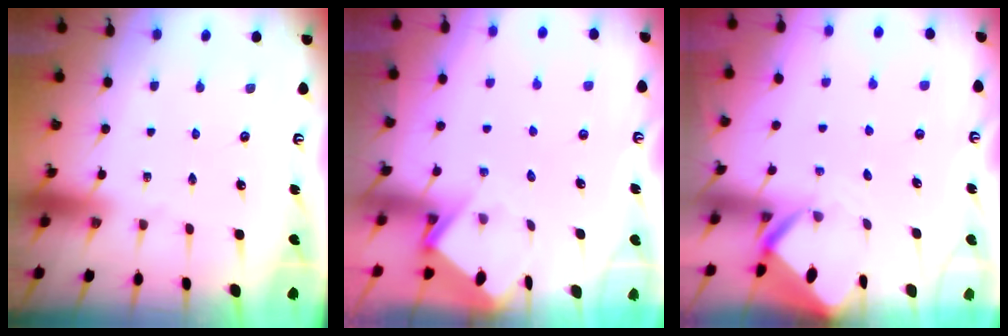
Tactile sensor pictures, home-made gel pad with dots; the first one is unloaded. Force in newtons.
{"total": 3.9, "press": 3.9, "slide": 0.4}
{"total": 3.0, "press": 3.0, "slide": 0.1}